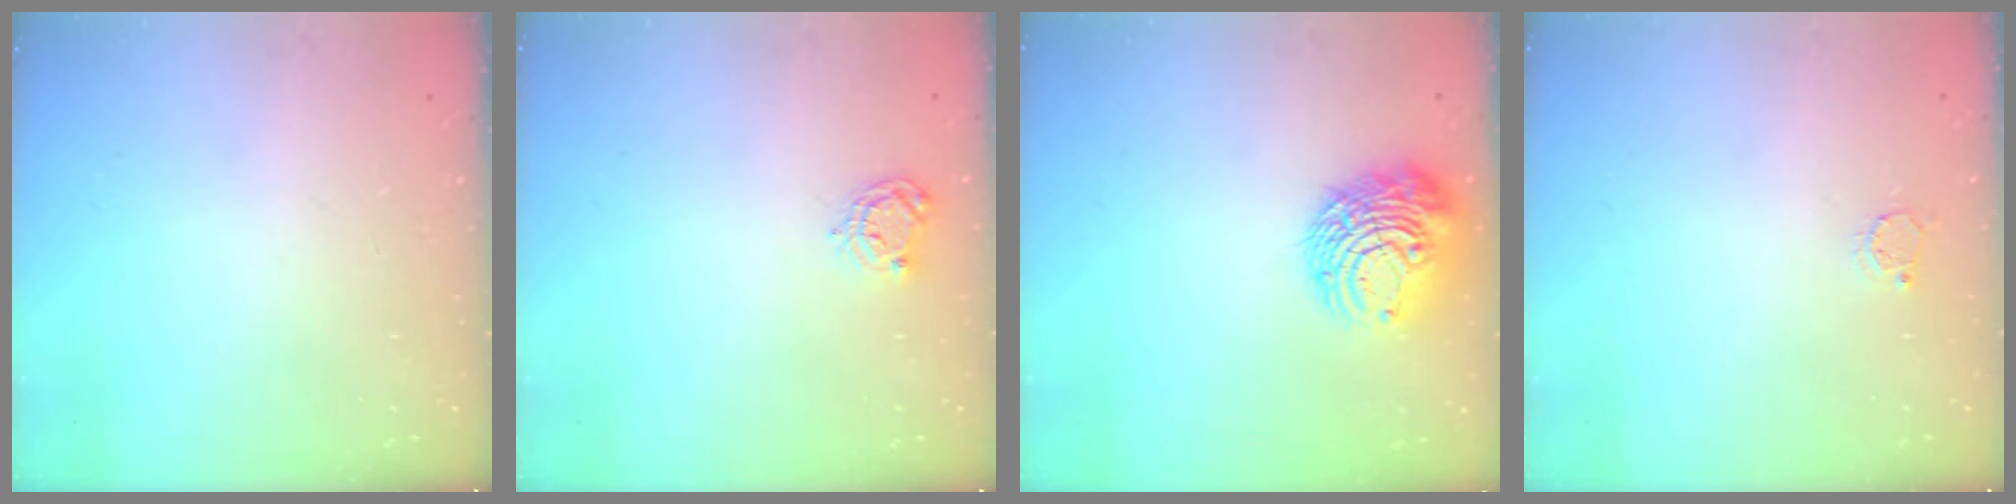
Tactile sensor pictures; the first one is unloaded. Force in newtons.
{"total": 4.7, "press": 4.7, "slide": 0.4}
{"total": 11.1, "press": 11.0, "slide": 1.4}
{"total": 2.6, "press": 2.6, "slide": 0.3}